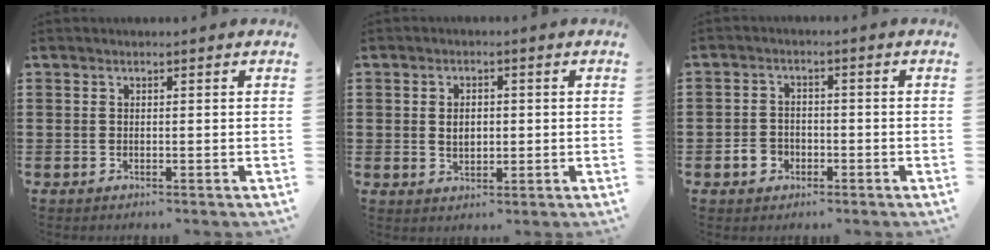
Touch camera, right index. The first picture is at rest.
{"total": 2.8, "force": [0.1, 1.7, 2.3], "torque": [-0.040, 0.001, -0.001]}
{"total": 3.1, "force": [-1.5, 2.5, 1.2], "torque": [-0.031, 0.003, -0.031]}